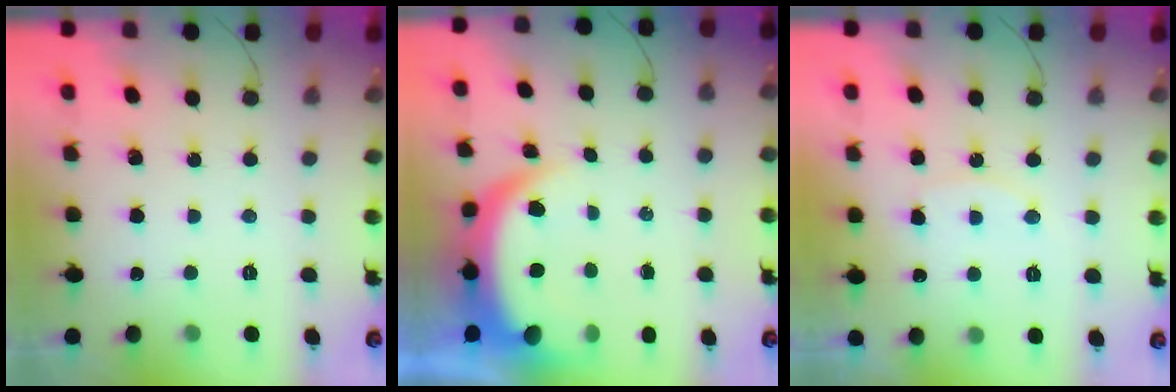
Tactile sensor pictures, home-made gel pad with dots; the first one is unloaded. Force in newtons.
{"total": 8.2, "press": 8.1, "slide": 1.1}
{"total": 6.9, "press": 6.9, "slide": 0.3}